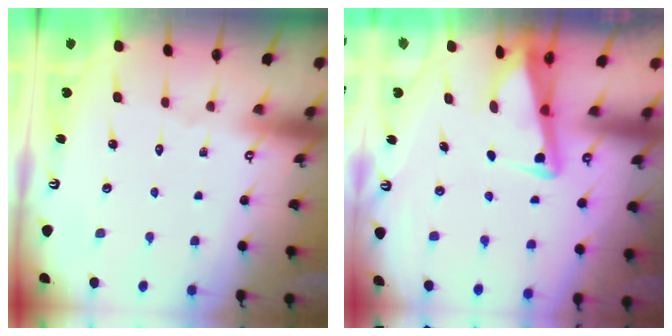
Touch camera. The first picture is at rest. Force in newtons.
{"total": 4.3, "press": 4.2, "slide": 0.6}